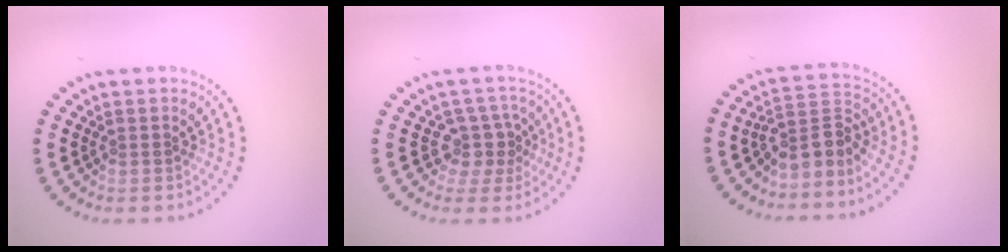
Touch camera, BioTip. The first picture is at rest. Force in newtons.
{"total": 2.8, "press": 2.1, "slide": 1.9}
{"total": 3.2, "press": 2.3, "slide": 2.2}